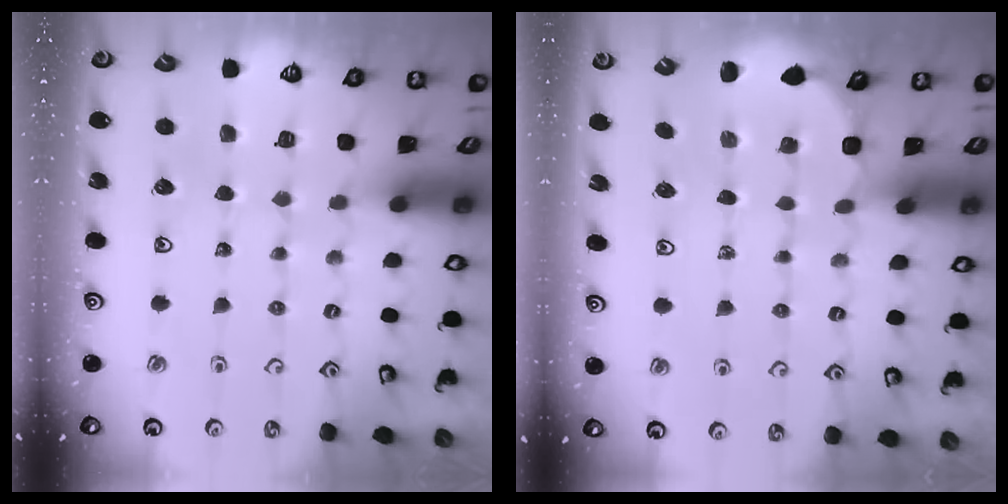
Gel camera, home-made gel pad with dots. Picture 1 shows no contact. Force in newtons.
{"total": 2.5, "press": 2.2, "slide": 1.2}